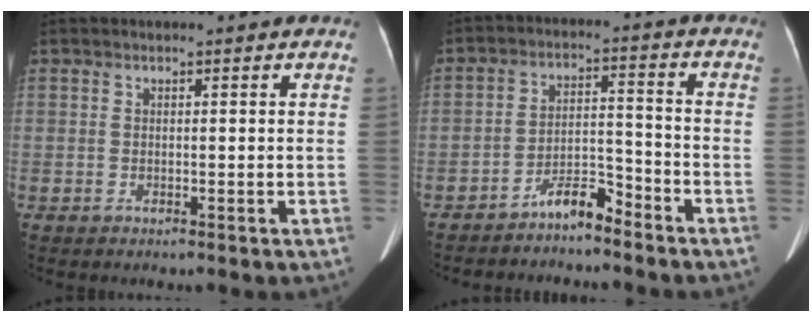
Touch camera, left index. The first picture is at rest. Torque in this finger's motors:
{"motor_torque": [0.49, 0.49, 0.02, 0.00]}